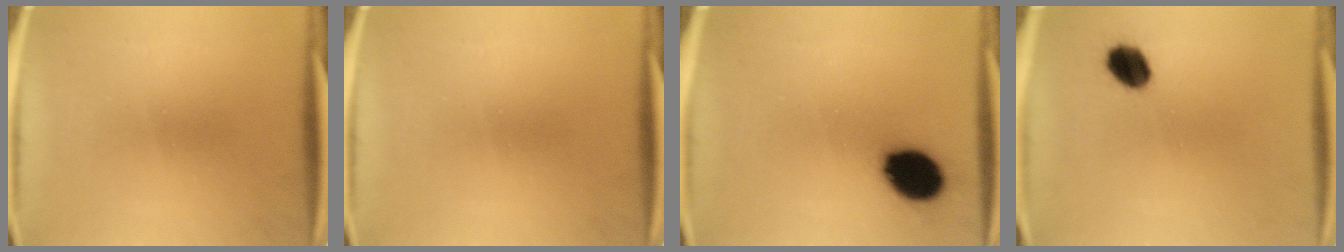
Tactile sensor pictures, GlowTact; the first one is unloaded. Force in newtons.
{"total": 0.0}
{"total": 12.2}
{"total": 7.0}